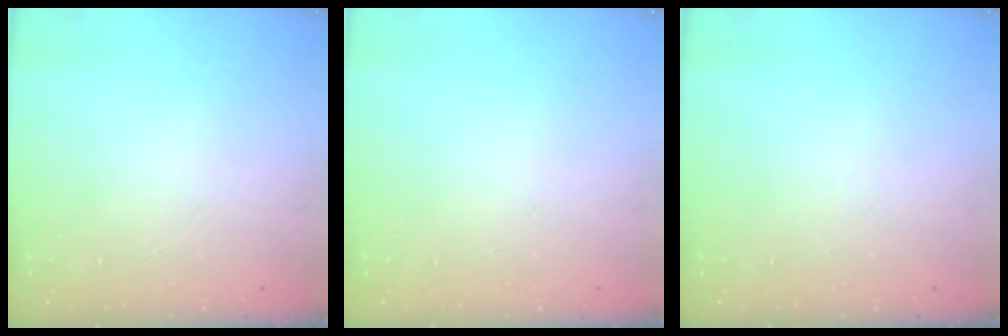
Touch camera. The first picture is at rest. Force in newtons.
{"total": 0.0}
{"total": 0.0}